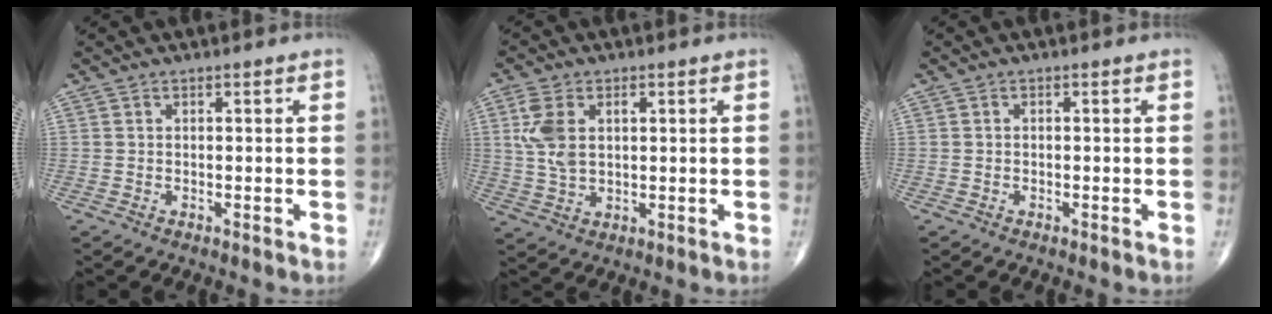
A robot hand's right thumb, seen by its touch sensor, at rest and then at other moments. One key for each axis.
{"total": 7.6, "fx": 1.9, "fy": 4.5, "fz": 5.8, "tx": -0.129, "ty": 0.006, "tz": 0.042}
{"total": 0.0}